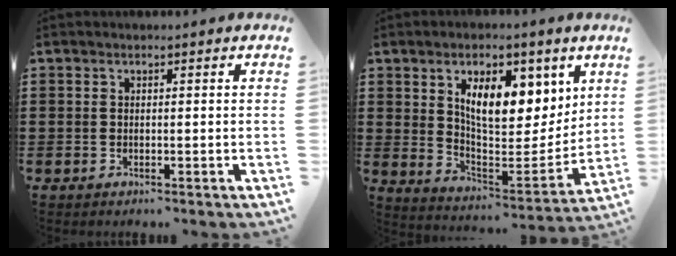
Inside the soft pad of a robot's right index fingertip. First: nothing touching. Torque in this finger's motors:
{"motor_torque": [1.40, 0.73, 1.05, 0.21]}